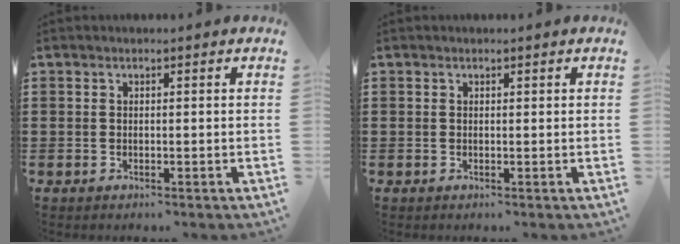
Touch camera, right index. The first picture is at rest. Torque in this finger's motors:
{"motor_torque": [0.20, 0.22, 0.00, 0.01]}